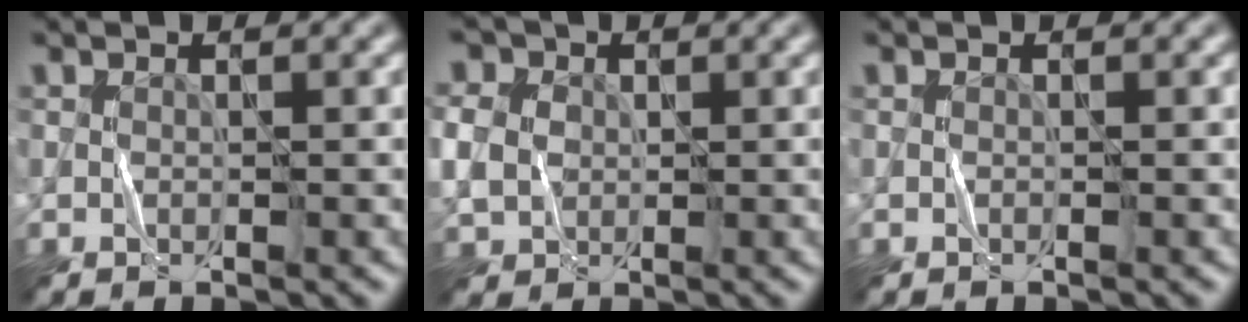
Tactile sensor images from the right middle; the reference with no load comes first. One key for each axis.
{"total": 5.9, "fx": 0.7, "fy": 5.0, "fz": 3.0, "tx": -0.073, "ty": 0.026, "tz": -0.003}
{"total": 0.0}